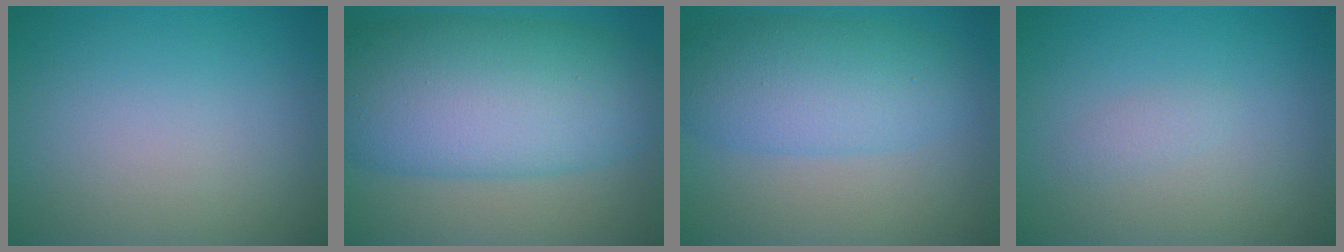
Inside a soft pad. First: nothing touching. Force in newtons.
{"total": 12.5, "press": 12.5, "slide": 0.2}
{"total": 6.4, "press": 6.4, "slide": 0.1}
{"total": 0.8, "press": 0.8, "slide": 0.1}